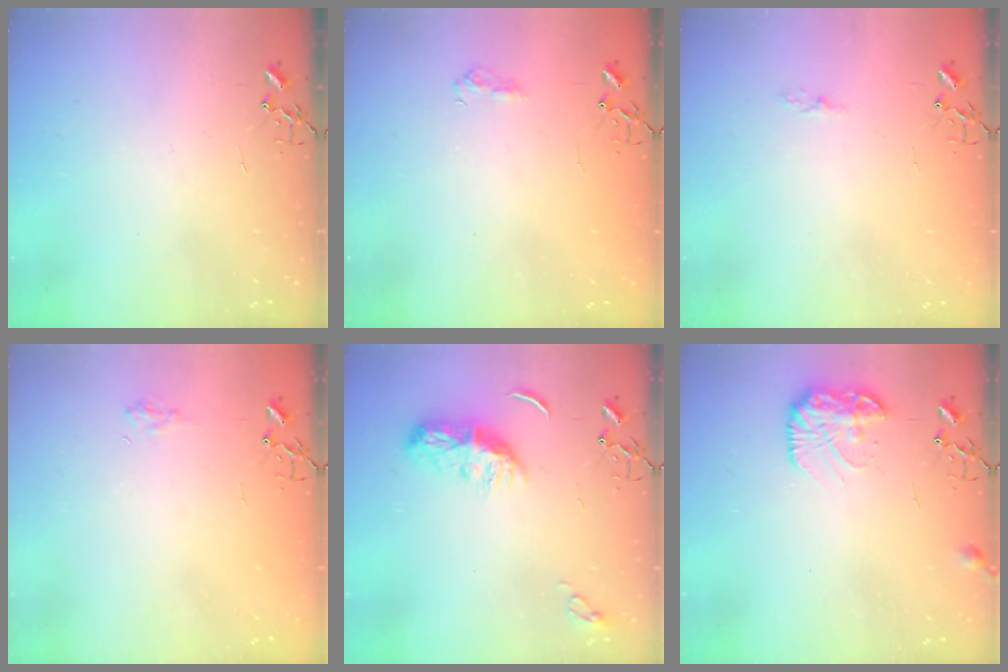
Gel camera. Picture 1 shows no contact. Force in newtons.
{"total": 7.3, "press": 7.2, "slide": 0.8}
{"total": 3.3, "press": 3.3, "slide": 0.4}
{"total": 6.7, "press": 6.6, "slide": 0.7}
{"total": 9.1, "press": 9.1, "slide": 0.2}
{"total": 11.5, "press": 11.4, "slide": 0.6}